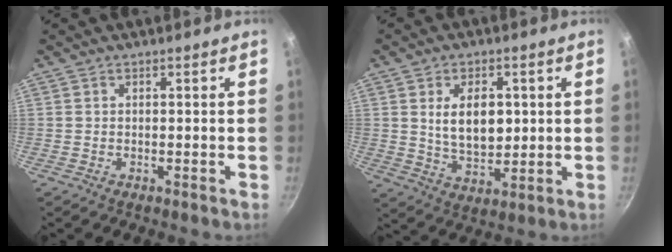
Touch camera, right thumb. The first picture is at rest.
{"total": 9.8, "force": [1.8, 6.1, 7.5], "torque": [-0.105, -0.017, 0.038]}